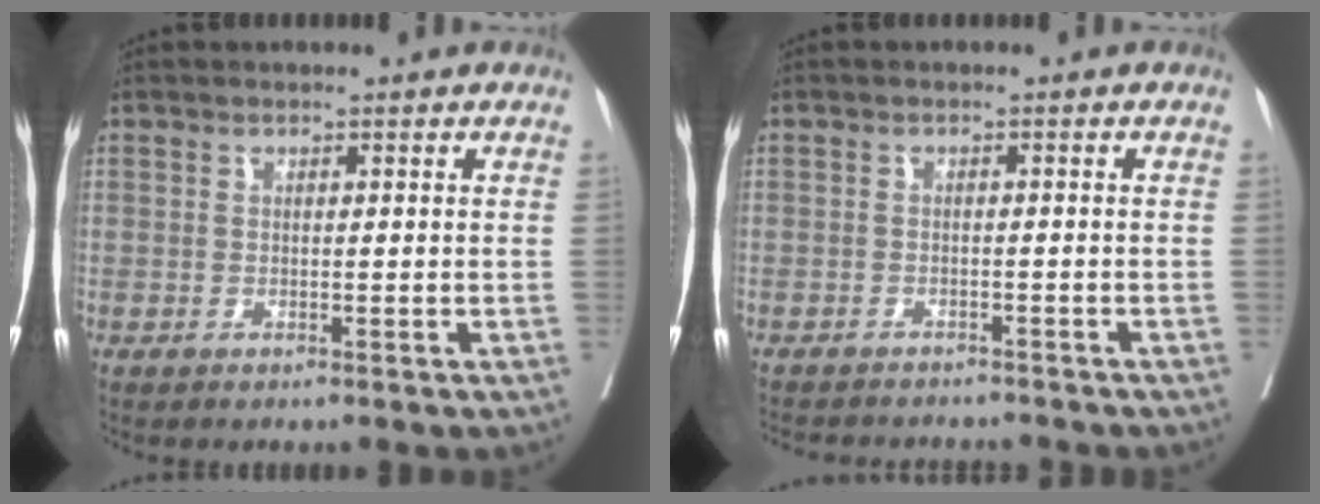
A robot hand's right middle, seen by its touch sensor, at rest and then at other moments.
{"total": 8.5, "force": [-8.0, 1.7, 2.2], "torque": [-0.030, -0.005, -0.102]}